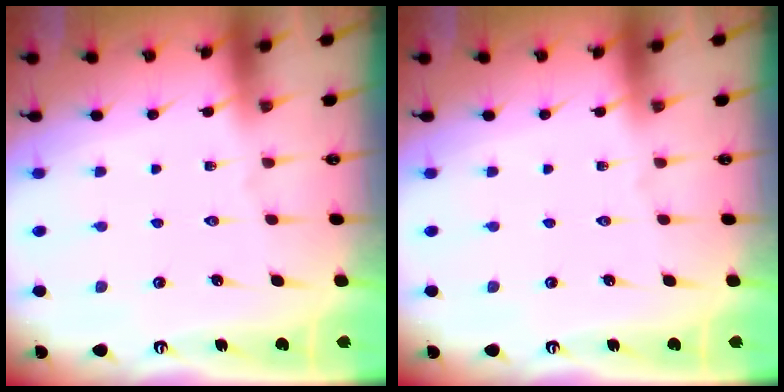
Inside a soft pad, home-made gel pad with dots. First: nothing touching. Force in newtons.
{"total": 0.0}